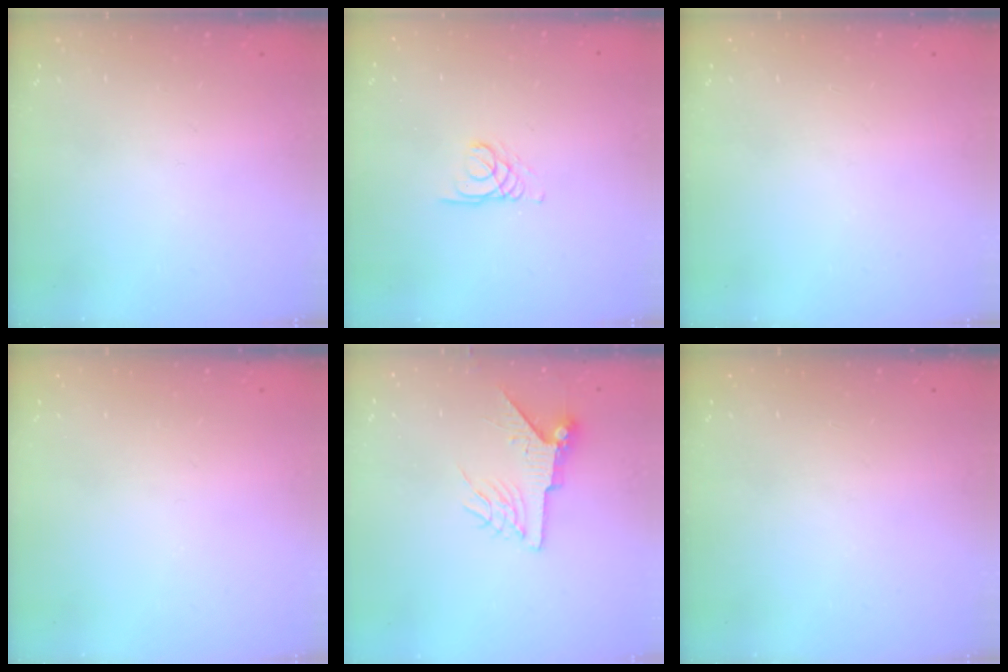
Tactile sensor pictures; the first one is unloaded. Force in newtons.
{"total": 1.7, "press": 1.7, "slide": 0.2}
{"total": 0.0}
{"total": 0.0}
{"total": 7.2, "press": 7.2, "slide": 0.9}
{"total": 0.0}